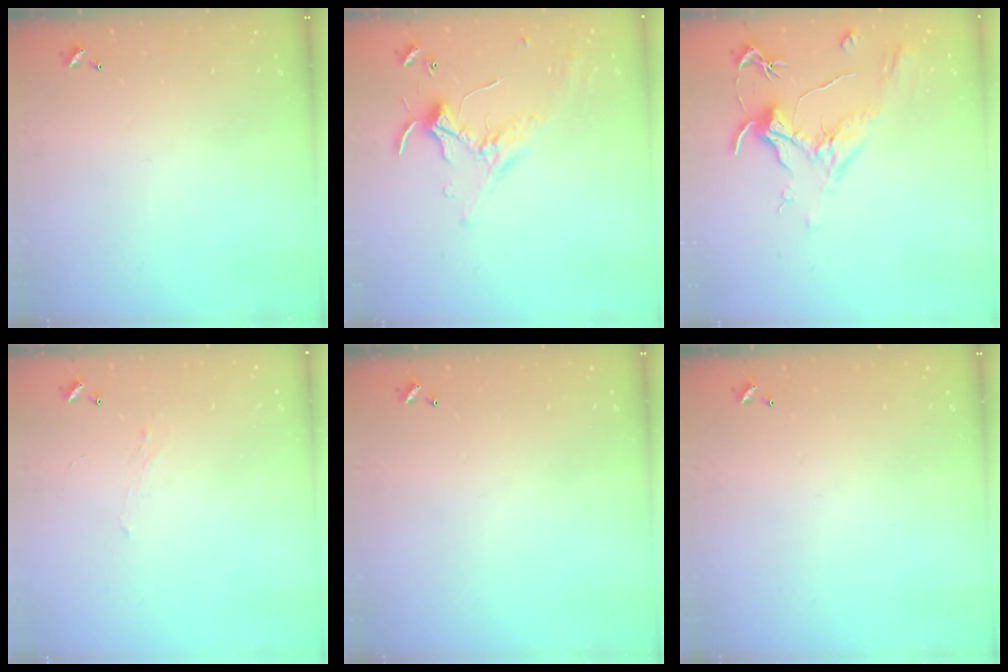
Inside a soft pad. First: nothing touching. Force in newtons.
{"total": 0.9, "press": 0.8, "slide": 0.4}
{"total": 2.1, "press": 2.0, "slide": 0.8}
{"total": 1.3, "press": 1.1, "slide": 0.7}
{"total": 0.0}
{"total": 0.0}